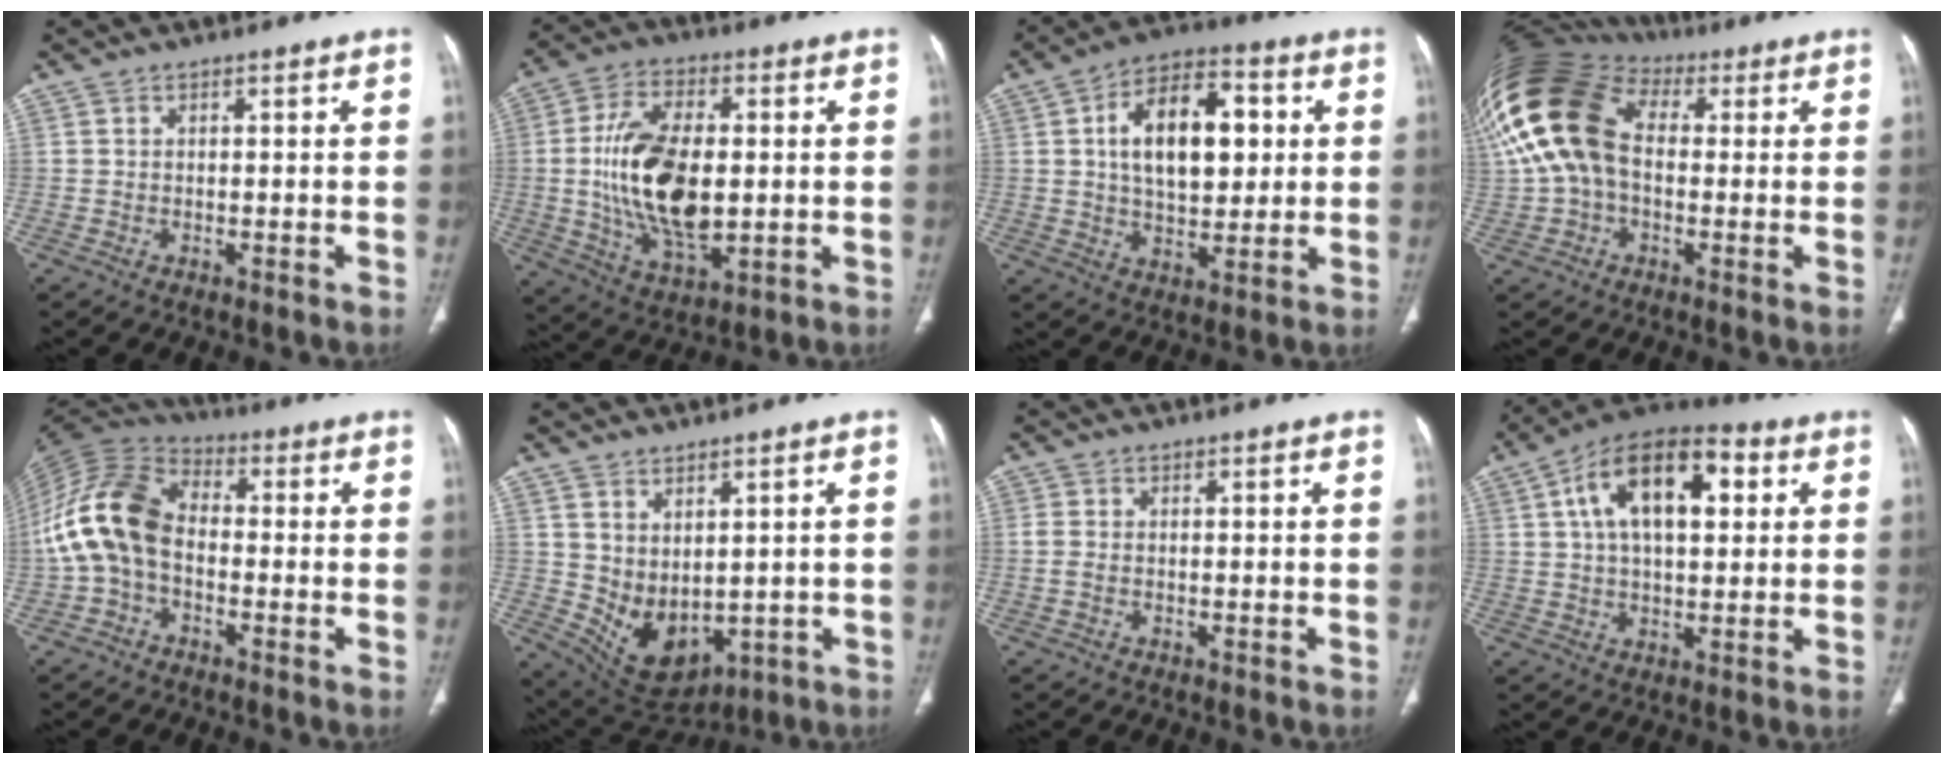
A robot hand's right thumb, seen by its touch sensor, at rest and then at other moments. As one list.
[{"total": 18.3, "force": [0.0, 9.5, 15.6], "torque": [-0.290, -0.008, 0.007]}, {"total": 16.4, "force": [3.0, 9.2, 13.2], "torque": [-0.184, 0.009, 0.048]}, {"total": 19.8, "force": [2.2, 13.4, 14.4], "torque": [-0.320, 0.042, 0.034]}, {"total": 13.8, "force": [-1.8, 9.3, 10.1], "torque": [-0.204, 0.035, -0.044]}, {"total": 9.1, "force": [1.1, 5.9, 6.8], "torque": [-0.099, -0.019, 0.058]}, {"total": 1.7, "force": [-0.3, 0.9, 1.4], "torque": [-0.040, 0.001, -0.005]}, {"total": 17.2, "force": [4.9, 8.9, 13.8], "torque": [-0.206, 0.017, 0.072]}]